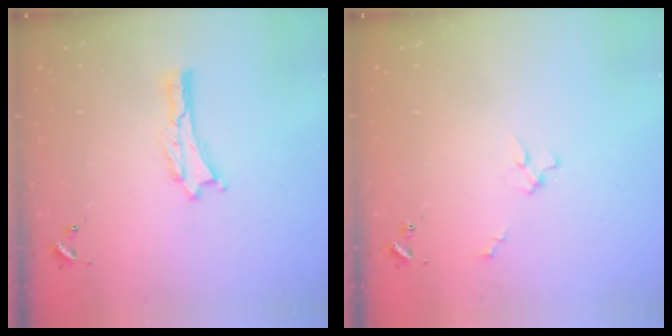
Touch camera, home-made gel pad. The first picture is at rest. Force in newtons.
{"total": 2.0, "press": 2.0, "slide": 0.2}